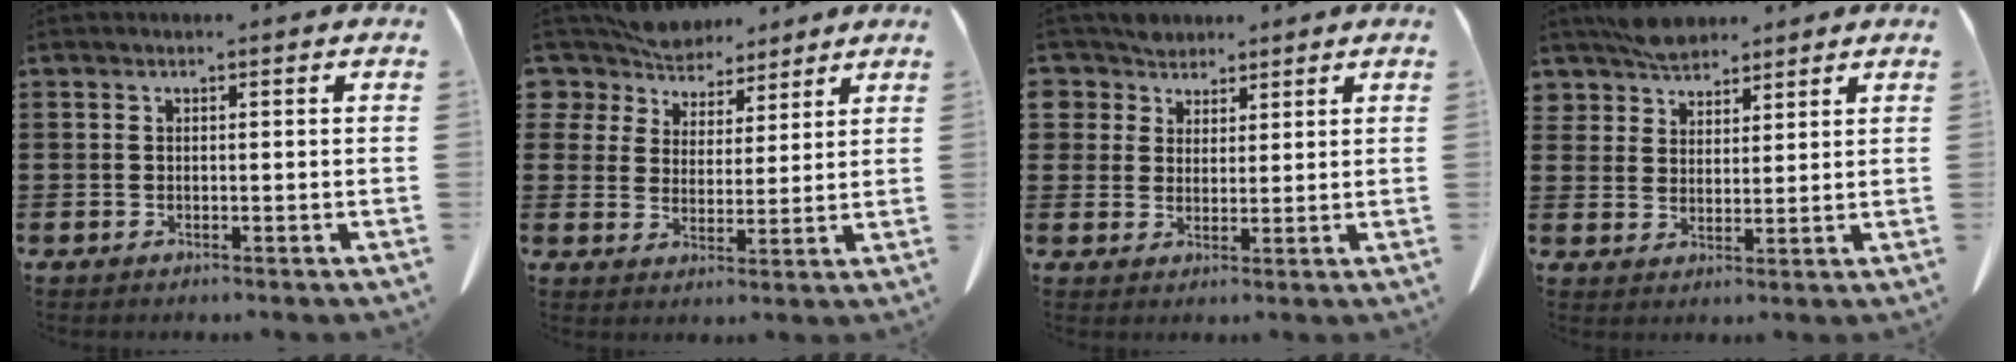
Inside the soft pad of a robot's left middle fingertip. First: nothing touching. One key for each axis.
{"total": 7.5, "fx": 6.9, "fy": 3.0, "fz": 0.2, "tx": -0.047, "ty": -0.037, "tz": 0.132}
{"total": 4.6, "fx": 3.4, "fy": 3.0, "fz": -0.1, "tx": -0.024, "ty": -0.004, "tz": 0.063}
{"total": 5.2, "fx": 4.7, "fy": 2.1, "fz": 0.6, "tx": -0.029, "ty": -0.004, "tz": 0.094}